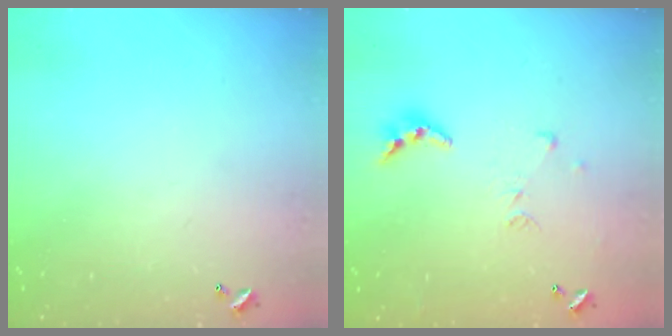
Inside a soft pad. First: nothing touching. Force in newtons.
{"total": 8.1, "press": 8.1, "slide": 0.7}